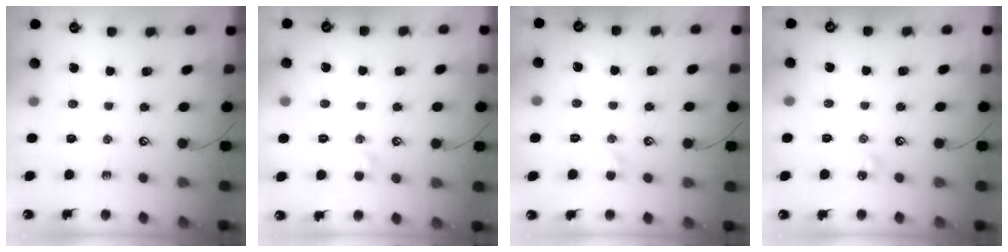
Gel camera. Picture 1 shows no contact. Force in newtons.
{"total": 0.9, "press": 0.7, "slide": 0.6}
{"total": 0.0}
{"total": 5.2, "press": 5.1, "slide": 0.7}